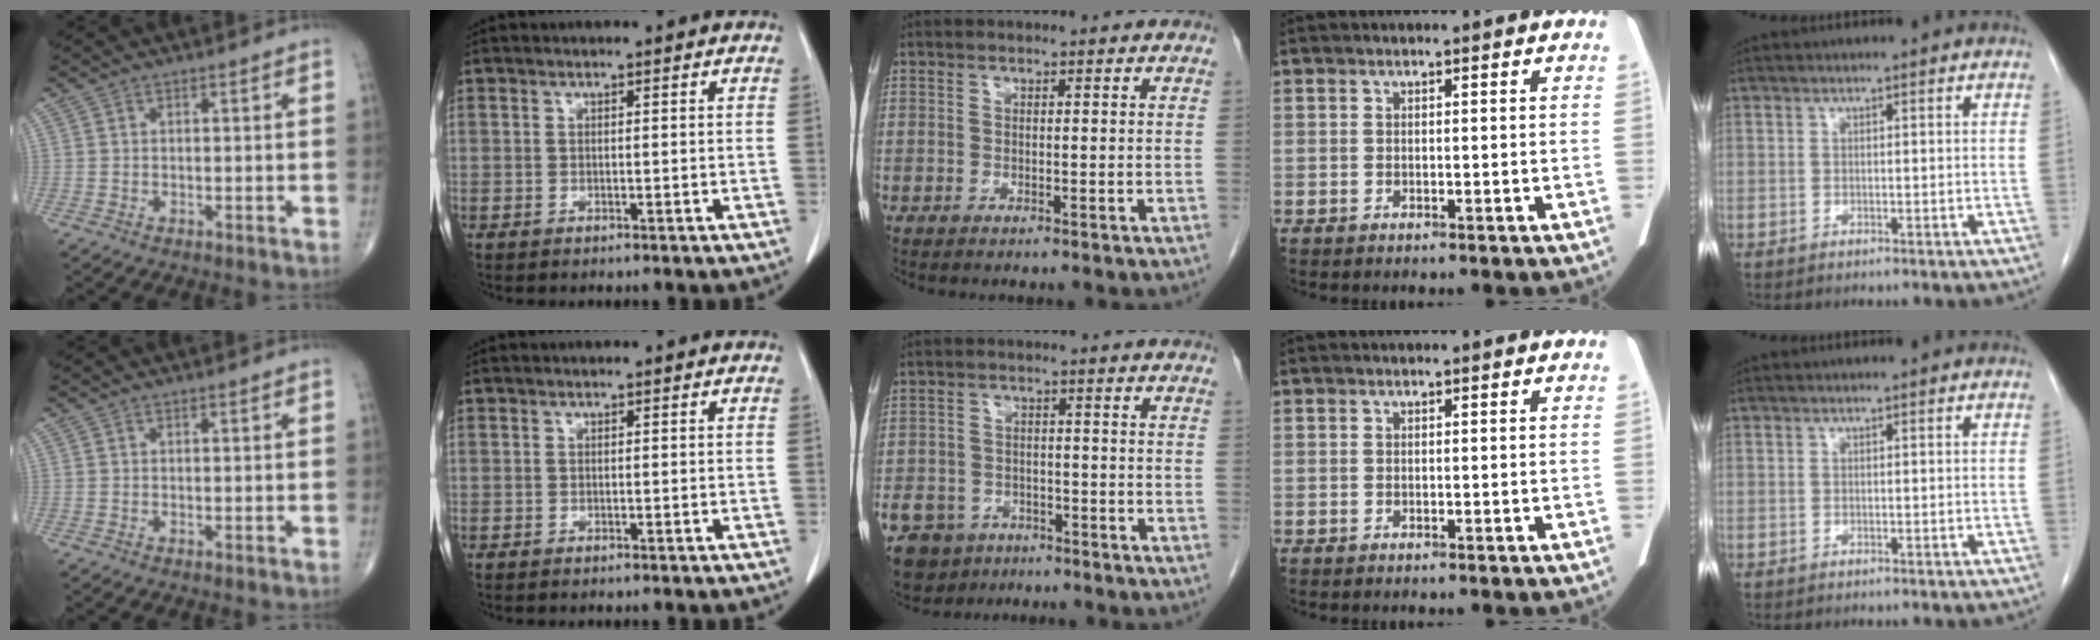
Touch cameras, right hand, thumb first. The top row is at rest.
{"middle": {"total": 11.3, "force": [-7.7, 7.5, 3.5], "torque": [-0.089, -0.007, -0.114]}}